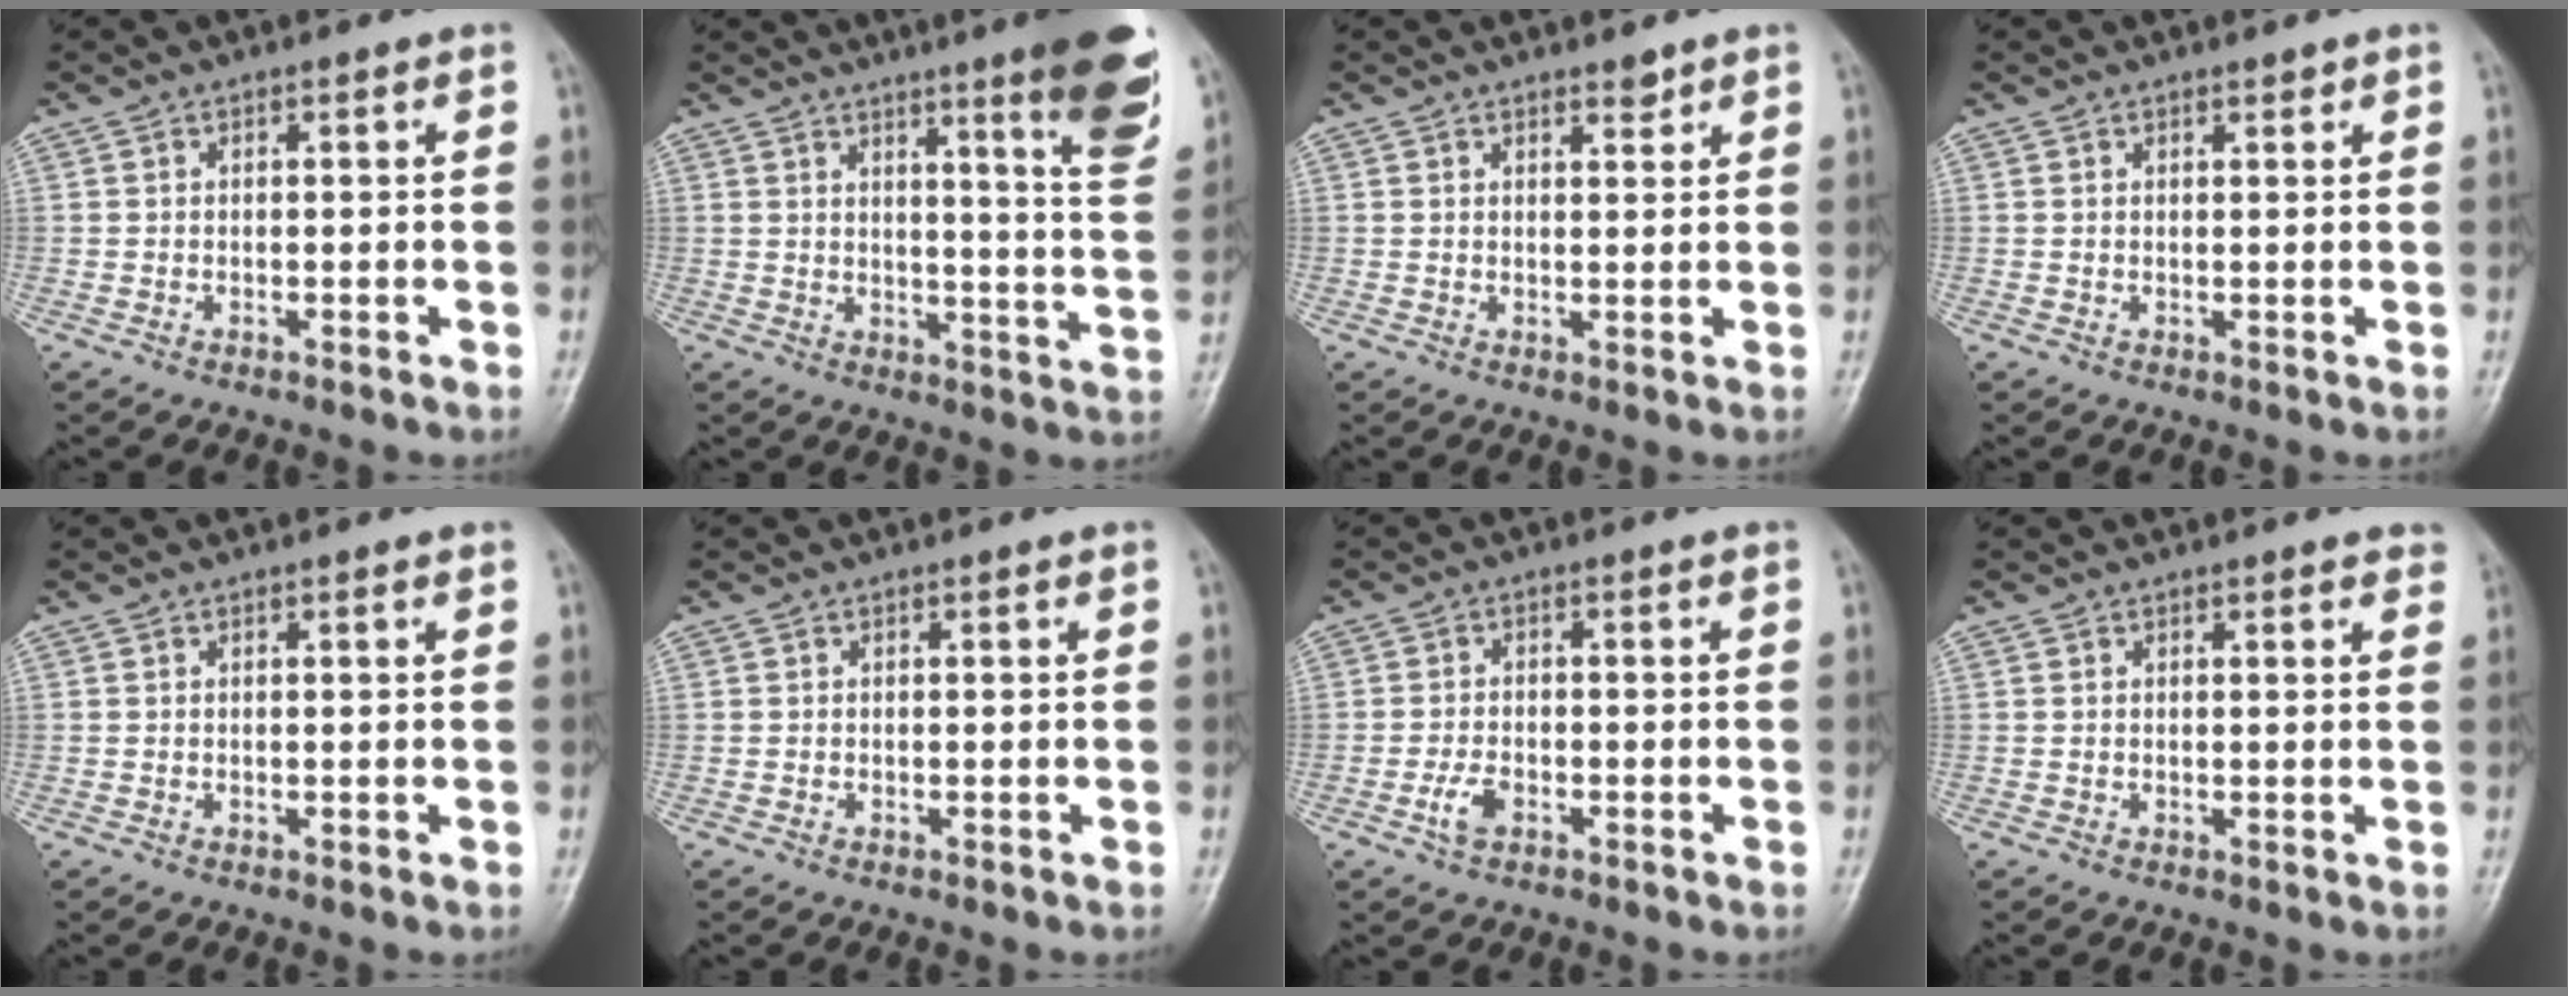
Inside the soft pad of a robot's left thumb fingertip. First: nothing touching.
{"total": 15.3, "force": [9.0, 1.7, 12.2], "torque": [-0.142, -0.054, 0.114]}
{"total": 1.9, "force": [1.6, 0.6, 0.8], "torque": [-0.005, -0.012, 0.024]}
{"total": 0.9, "force": [0.8, 0.2, 0.4], "torque": [-0.007, -0.006, 0.012]}
{"total": 0.6, "force": [0.4, 0.0, 0.4], "torque": [-0.009, -0.001, 0.006]}
{"total": 0.0}
{"total": 3.1, "force": [-1.4, 1.7, 2.2], "torque": [-0.047, 0.008, -0.027]}
{"total": 2.3, "force": [1.9, 0.7, 1.2], "torque": [-0.001, -0.001, 0.017]}